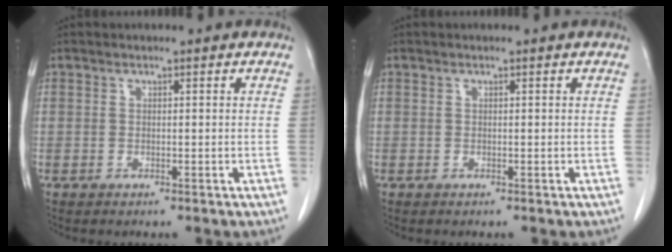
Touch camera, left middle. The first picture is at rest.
{"total": 0.0}